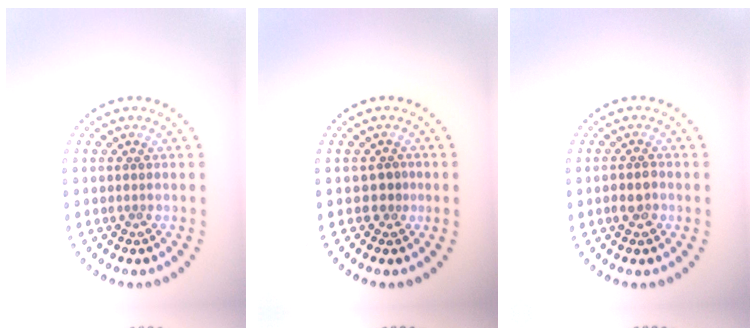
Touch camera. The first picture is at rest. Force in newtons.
{"total": 1.3, "press": 0.9, "slide": 0.9}
{"total": 1.7, "press": 1.7, "slide": 0.4}